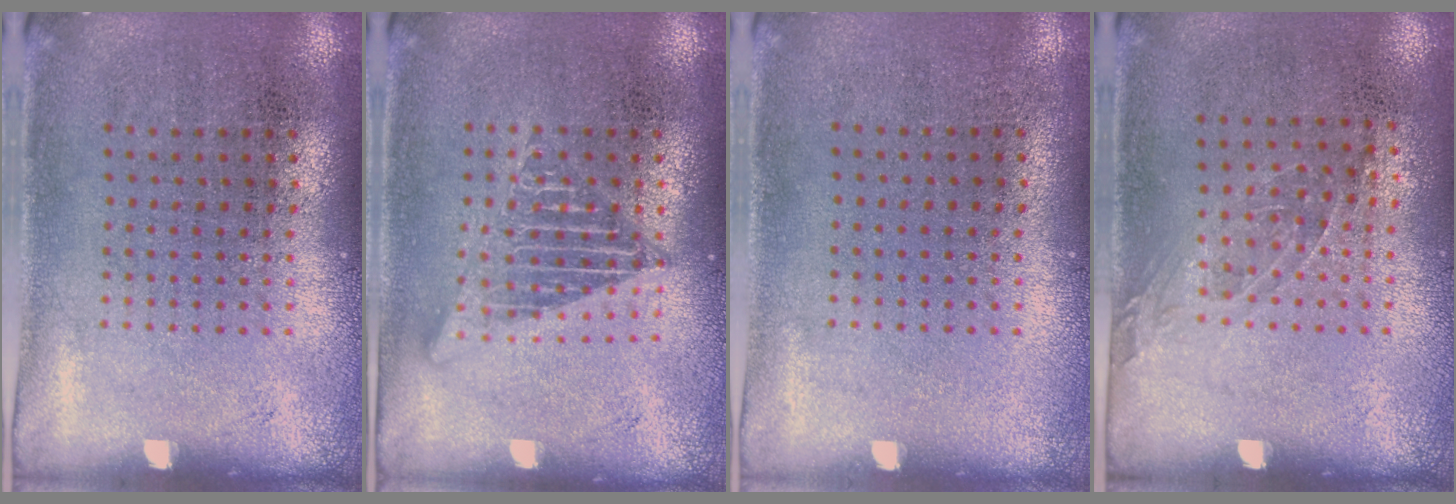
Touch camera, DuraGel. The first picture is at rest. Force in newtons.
{"total": 2.6, "press": 2.5, "slide": 0.3}
{"total": 0.0}
{"total": 1.0, "press": 0.7, "slide": 0.6}